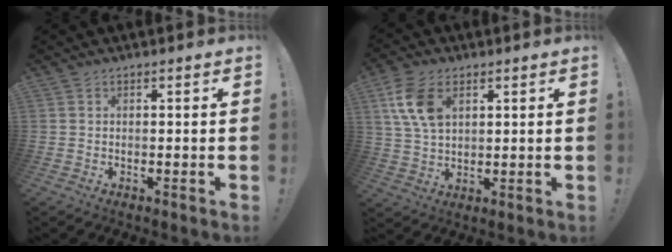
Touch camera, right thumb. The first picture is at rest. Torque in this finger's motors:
{"motor_torque": [0.08, 0.20, 1.01, 0.32, 0.11]}